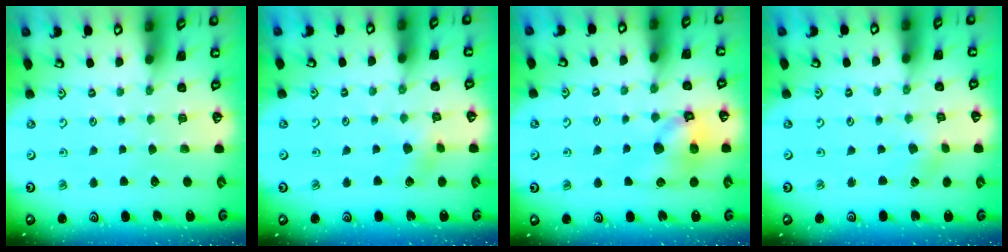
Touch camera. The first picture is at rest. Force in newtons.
{"total": 2.9, "press": 2.9, "slide": 0.4}
{"total": 11.7, "press": 11.5, "slide": 1.7}
{"total": 0.6, "press": 0.5, "slide": 0.1}